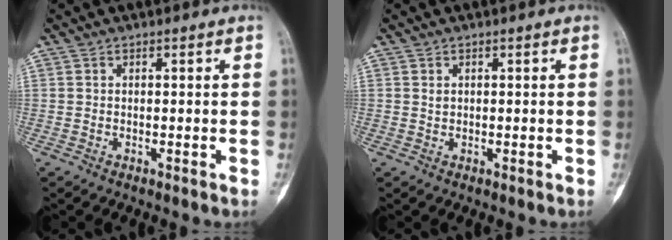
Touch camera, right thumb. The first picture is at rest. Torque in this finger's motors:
{"motor_torque": [0.22, 0.28, 0.04, -0.28, -0.05]}